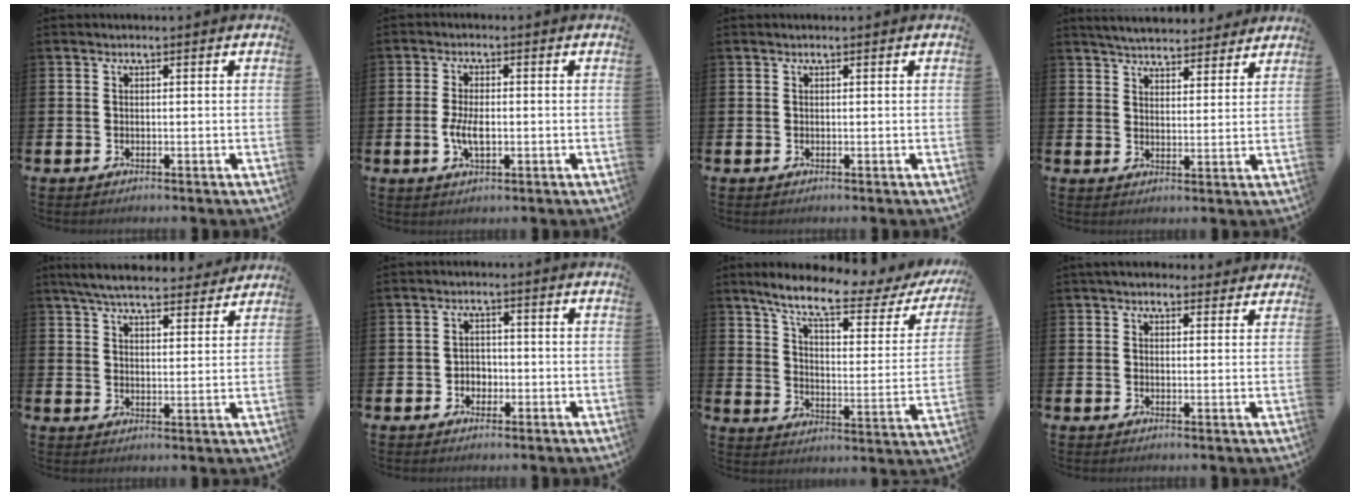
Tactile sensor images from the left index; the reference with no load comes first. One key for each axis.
{"total": 4.1, "fx": -0.5, "fy": 1.9, "fz": 3.6, "tx": -0.070, "ty": 0.000, "tz": -0.012}
{"total": 0.0}
{"total": 5.0, "fx": 4.9, "fy": 0.9, "fz": 0.3, "tx": -0.023, "ty": -0.028, "tz": 0.087}
{"total": 6.6, "fx": 6.2, "fy": 1.1, "fz": 1.9, "tx": -0.047, "ty": -0.033, "tz": 0.109}
{"total": 2.1, "fx": -0.8, "fy": 1.9, "fz": 0.7, "tx": -0.006, "ty": 0.002, "tz": -0.021}
{"total": 9.7, "fx": 7.8, "fy": 1.9, "fz": 5.4, "tx": -0.132, "ty": -0.044, "tz": 0.128}
{"total": 2.9, "fx": 2.7, "fy": 1.0, "fz": 0.5, "tx": -0.005, "ty": -0.008, "tz": 0.048}